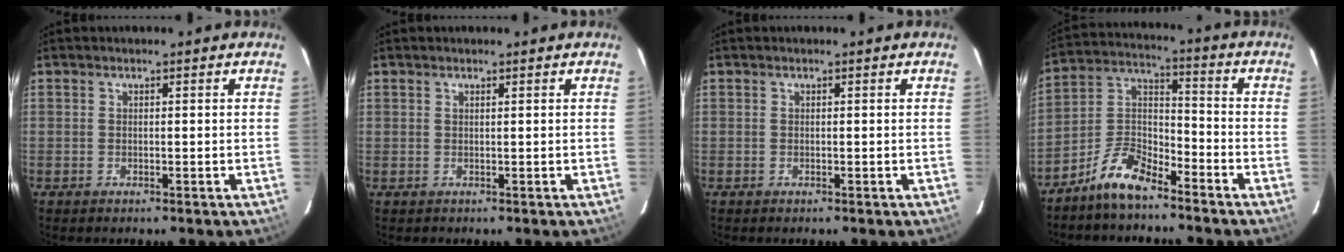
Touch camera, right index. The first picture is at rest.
{"total": 0.6, "force": [0.3, 0.5, 0.0], "torque": [-0.001, 0.002, 0.005]}
{"total": 0.0}
{"total": 10.5, "force": [-8.0, 3.6, 5.8], "torque": [-0.133, 0.037, -0.159]}